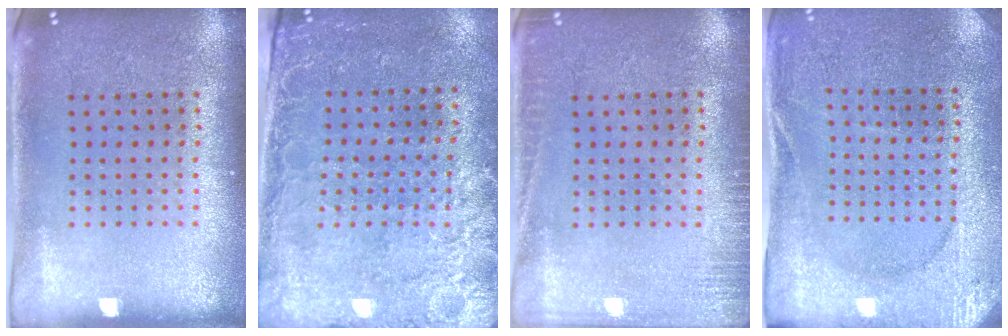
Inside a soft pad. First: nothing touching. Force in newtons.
{"total": 2.7, "press": 2.4, "slide": 1.2}
{"total": 2.0, "press": 2.0, "slide": 0.3}
{"total": 2.6, "press": 2.6, "slide": 0.4}